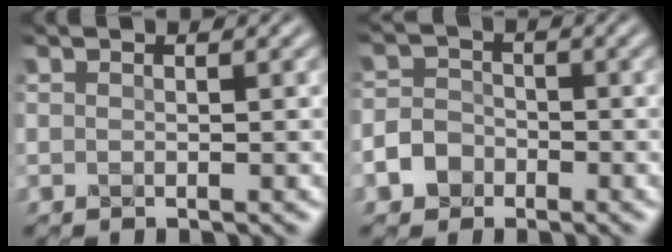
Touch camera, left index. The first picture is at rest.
{"total": 3.1, "force": [-1.7, 2.4, 1.1], "torque": [-0.016, 0.000, -0.039]}